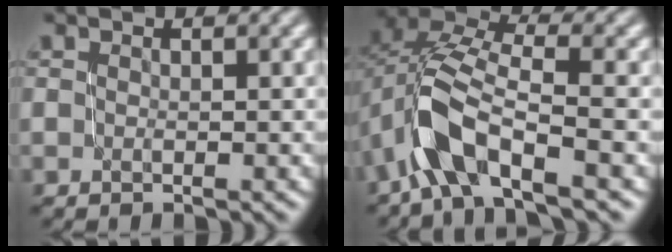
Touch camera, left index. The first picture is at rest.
{"total": 7.3, "force": [-3.1, 3.1, 5.8], "torque": [-0.124, 0.014, -0.072]}